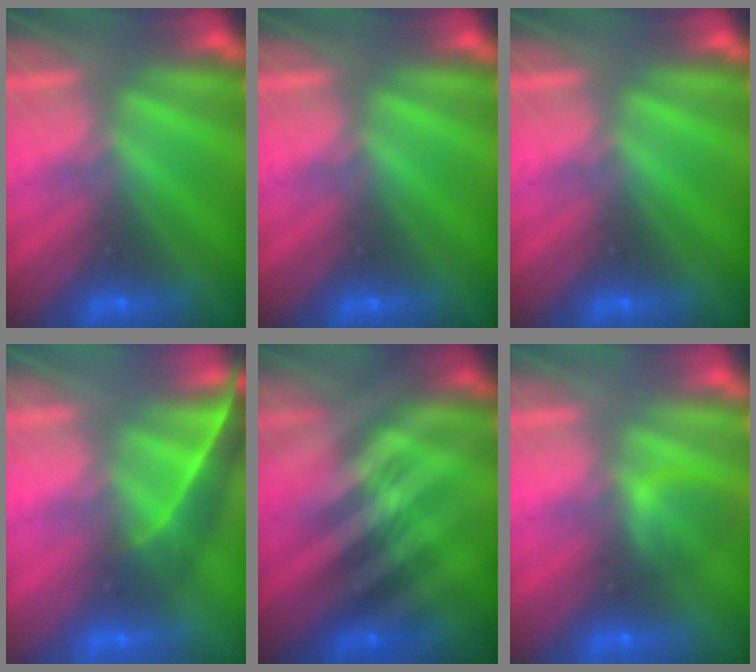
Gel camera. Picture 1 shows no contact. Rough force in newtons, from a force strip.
{"total": 0.0}
{"total": 0.0}
{"total": 4.2}
{"total": 2.3}
{"total": 2.1}